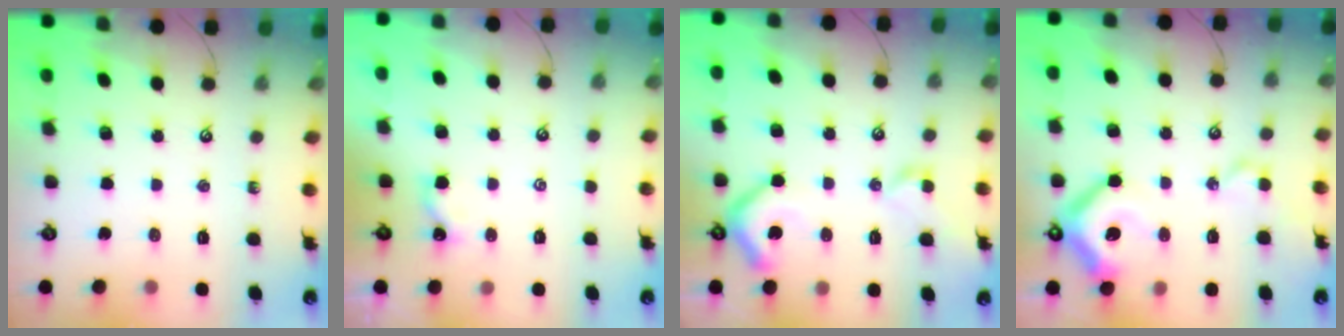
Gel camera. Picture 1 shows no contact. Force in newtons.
{"total": 1.4, "press": 1.4, "slide": 0.2}
{"total": 7.9, "press": 7.8, "slide": 1.2}
{"total": 11.5, "press": 11.3, "slide": 1.8}